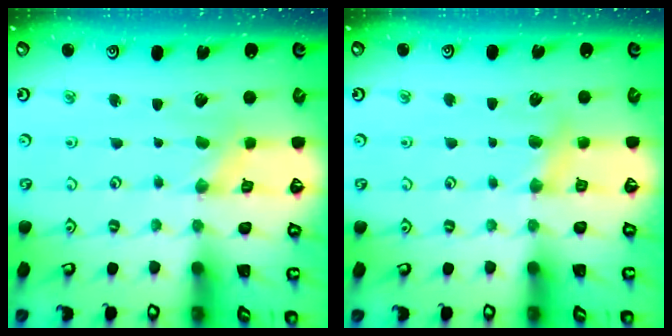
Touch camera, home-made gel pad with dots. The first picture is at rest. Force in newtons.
{"total": 6.1, "press": 6.0, "slide": 0.7}